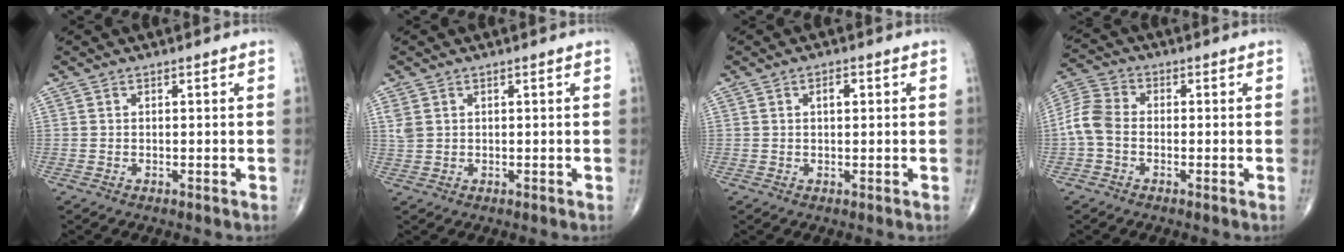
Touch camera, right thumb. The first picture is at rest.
{"total": 2.1, "force": [0.8, 1.5, 1.1], "torque": [-0.028, 0.002, 0.023]}
{"total": 2.2, "force": [0.6, 1.1, 1.8], "torque": [-0.027, 0.002, 0.008]}
{"total": 6.5, "force": [-1.1, 4.7, 4.4], "torque": [-0.093, 0.017, -0.038]}